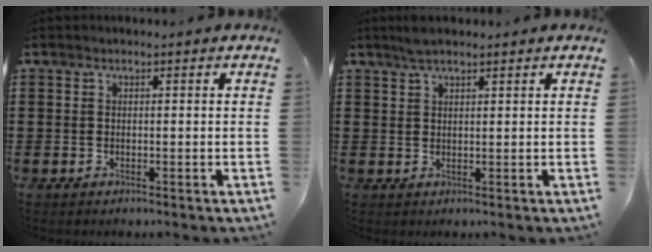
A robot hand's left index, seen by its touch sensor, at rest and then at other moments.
{"total": 2.3, "force": [1.9, 0.6, 1.2], "torque": [-0.027, 0.003, 0.035]}